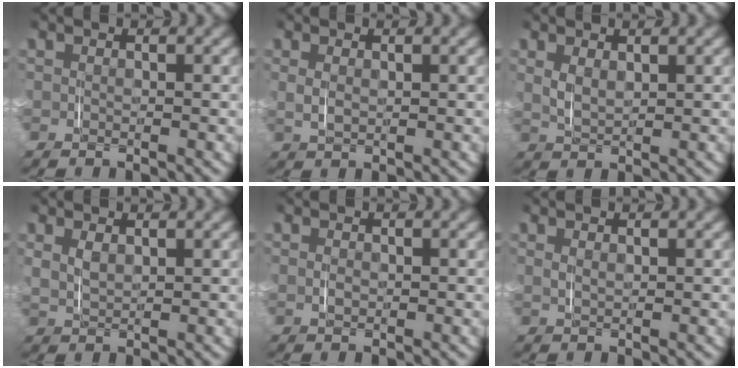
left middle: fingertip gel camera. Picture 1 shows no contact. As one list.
[{"total": 0.8, "force": [0.3, 0.1, 0.8], "torque": [-0.021, -0.005, 0.013]}, {"total": 1.5, "force": [0.8, 0.4, 1.2], "torque": [-0.028, -0.006, 0.022]}, {"total": 1.3, "force": [0.7, 0.3, 1.0], "torque": [-0.024, -0.003, 0.020]}, {"total": 0.5, "force": [-0.1, 0.1, 0.5], "torque": [-0.009, -0.003, 0.003]}, {"total": 0.7, "force": [0.4, -0.3, 0.4], "torque": [-0.009, -0.003, 0.013]}]